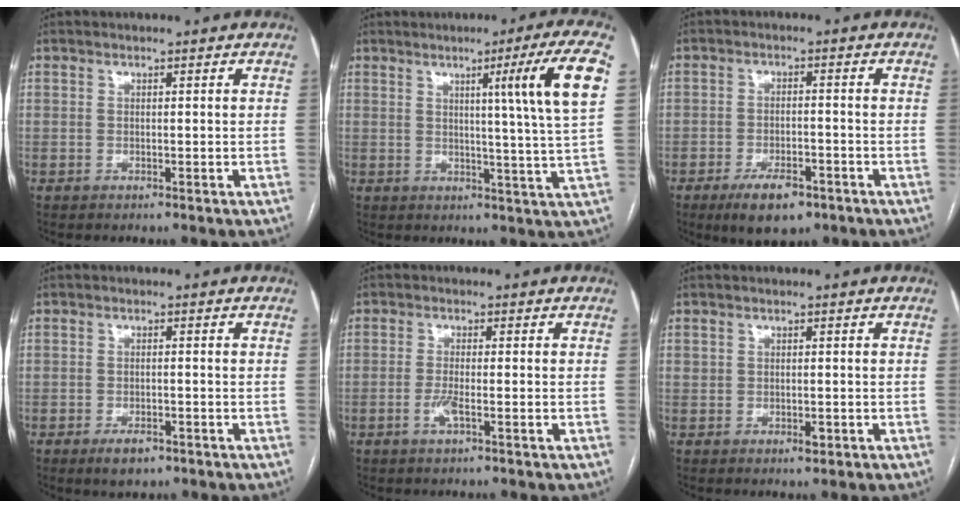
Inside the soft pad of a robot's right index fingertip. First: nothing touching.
{"total": 11.2, "force": [3.9, -3.0, 10.0], "torque": [-0.134, -0.012, 0.056]}
{"total": 6.9, "force": [-4.4, 2.7, 4.6], "torque": [-0.080, -0.005, -0.066]}
{"total": 3.1, "force": [-2.0, 1.4, 2.0], "torque": [-0.036, -0.002, -0.026]}
{"total": 2.6, "force": [-1.0, 0.3, 2.4], "torque": [-0.051, -0.003, -0.022]}
{"total": 1.6, "force": [-0.3, 1.1, 1.1], "torque": [-0.018, 0.003, -0.001]}